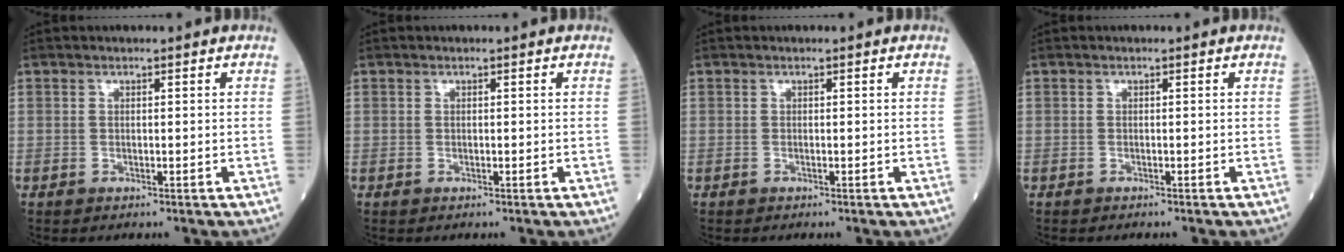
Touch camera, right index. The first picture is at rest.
{"total": 0.0}
{"total": 0.0}
{"total": 0.9, "force": [-0.8, 0.1, 0.3], "torque": [0.000, 0.001, -0.013]}